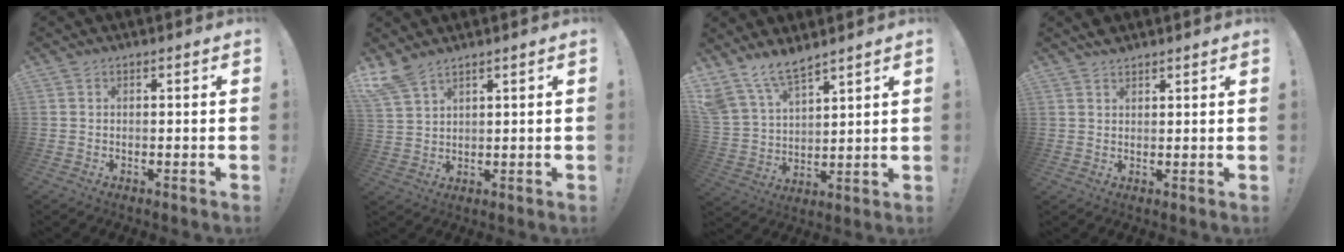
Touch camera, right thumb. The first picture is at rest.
{"total": 5.8, "force": [4.9, 1.5, 2.9], "torque": [-0.065, -0.021, 0.096]}
{"total": 11.0, "force": [9.6, 3.9, 3.9], "torque": [-0.093, -0.060, 0.187]}
{"total": 3.4, "force": [2.5, 2.2, 0.3], "torque": [0.002, -0.018, 0.047]}